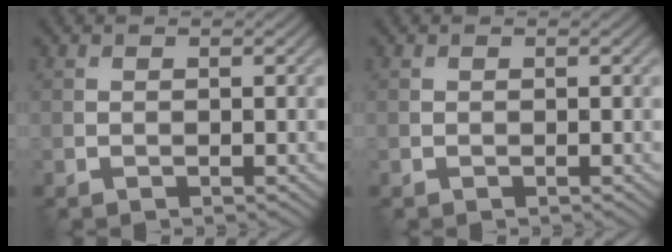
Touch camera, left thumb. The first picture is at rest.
{"total": 0.0}